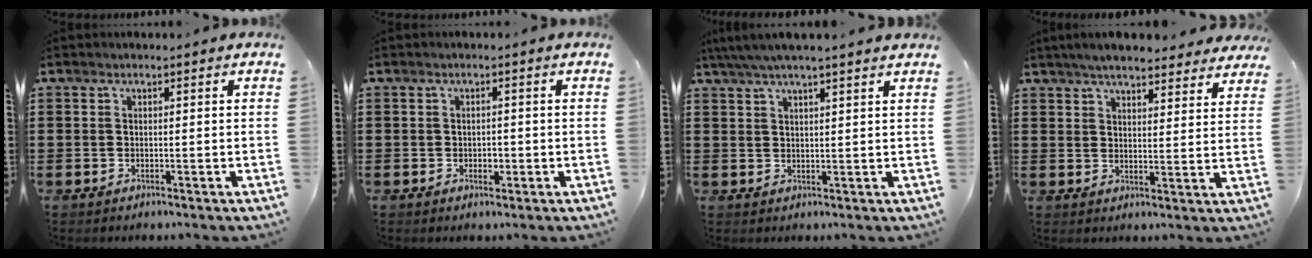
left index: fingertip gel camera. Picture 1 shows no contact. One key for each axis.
{"total": 1.4, "fx": -0.1, "fy": 0.9, "fz": 1.0, "tx": -0.020, "ty": 0.006, "tz": -0.004}
{"total": 3.7, "fx": 3.1, "fy": 0.4, "fz": 2.0, "tx": -0.046, "ty": -0.002, "tz": 0.056}
{"total": 5.4, "fx": 5.1, "fy": 0.5, "fz": 1.6, "tx": -0.050, "ty": -0.015, "tz": 0.093}